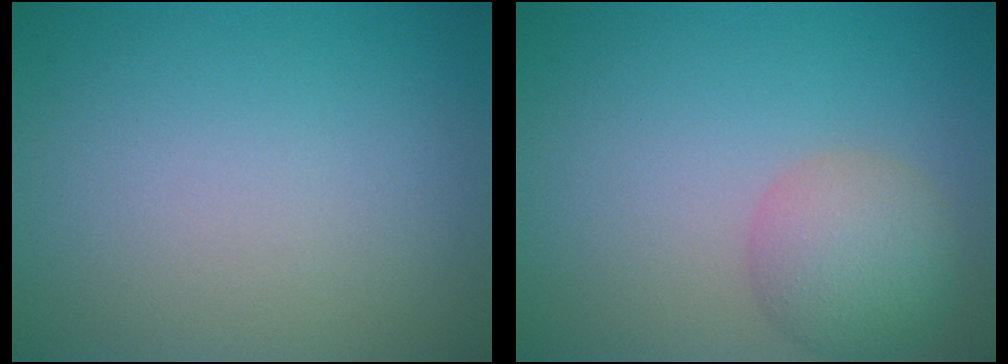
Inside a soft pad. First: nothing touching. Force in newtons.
{"total": 4.1, "press": 4.1, "slide": 0.3}